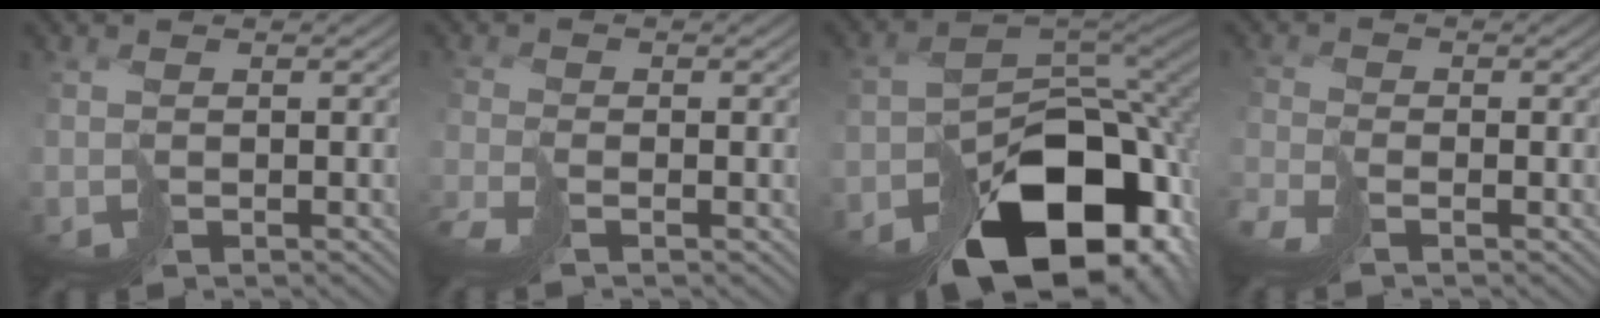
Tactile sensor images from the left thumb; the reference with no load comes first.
{"total": 1.7, "force": [-1.5, -0.8, -0.4], "torque": [0.018, 0.002, -0.037]}
{"total": 16.1, "force": [-9.1, 9.7, 9.2], "torque": [-0.129, -0.050, -0.118]}
{"total": 2.2, "force": [-2.2, -0.4, 0.0], "torque": [0.010, -0.001, -0.054]}